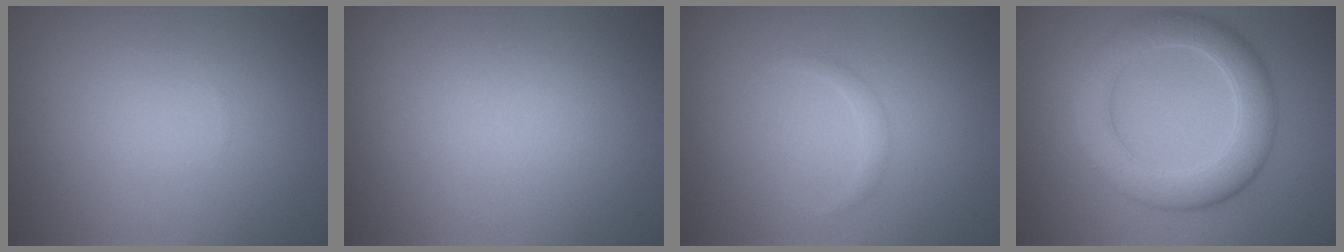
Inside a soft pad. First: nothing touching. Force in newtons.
{"total": 0.0}
{"total": 0.7, "press": 0.7, "slide": 0.0}
{"total": 5.6, "press": 5.6, "slide": 0.3}